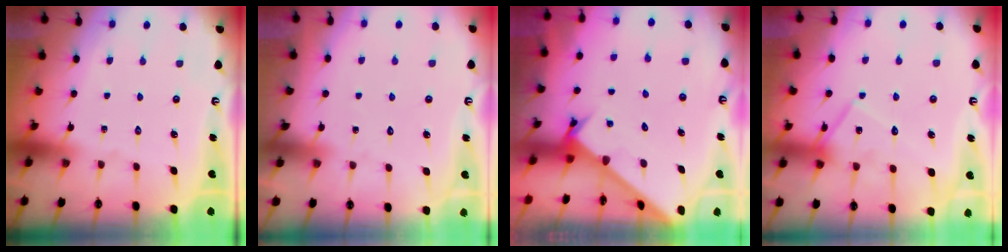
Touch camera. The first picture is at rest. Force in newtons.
{"total": 5.4, "press": 5.4, "slide": 0.4}
{"total": 2.7, "press": 2.7, "slide": 0.3}
{"total": 14.5, "press": 14.5, "slide": 1.3}